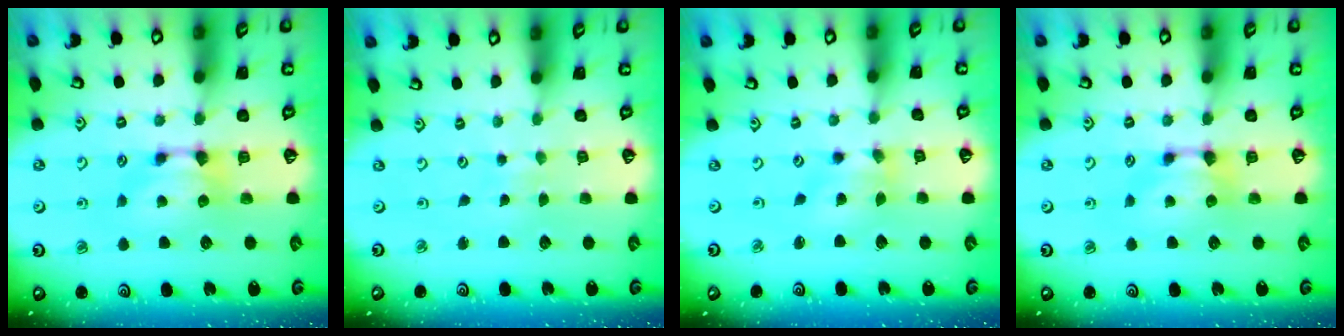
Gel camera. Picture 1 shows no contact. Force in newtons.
{"total": 5.7, "press": 5.7, "slide": 0.2}
{"total": 1.3, "press": 0.1, "slide": 1.3}
{"total": 0.0}